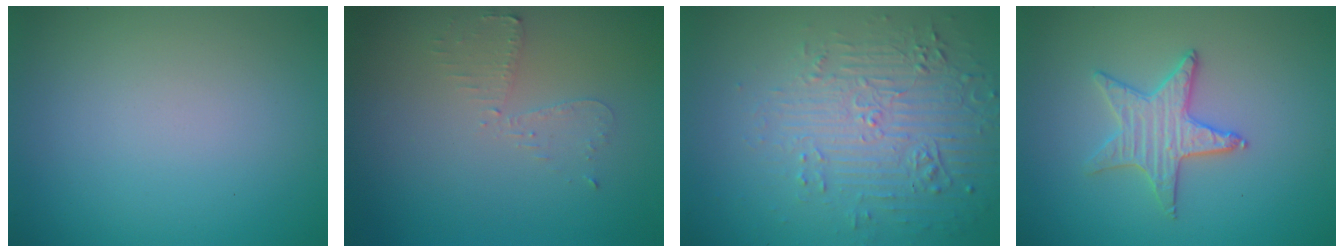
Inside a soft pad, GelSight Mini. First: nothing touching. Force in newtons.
{"total": 1.9, "press": 1.9, "slide": 0.4}
{"total": 5.8, "press": 3.7, "slide": 4.4}
{"total": 2.4, "press": 2.4, "slide": 0.2}